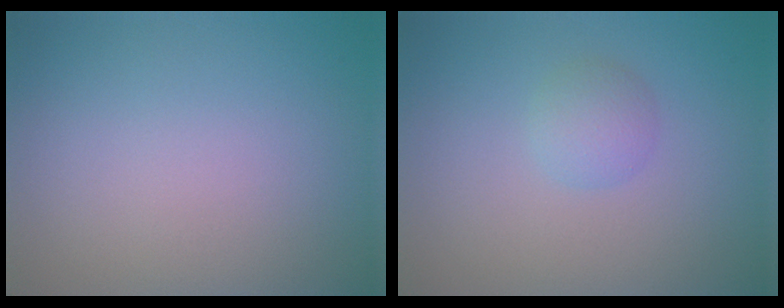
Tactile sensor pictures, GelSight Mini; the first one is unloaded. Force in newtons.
{"total": 1.7, "press": 1.7, "slide": 0.0}